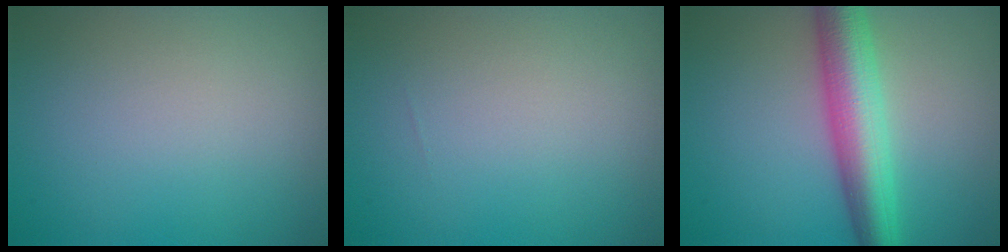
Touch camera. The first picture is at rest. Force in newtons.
{"total": 0.0}
{"total": 6.8, "press": 6.8, "slide": 0.2}